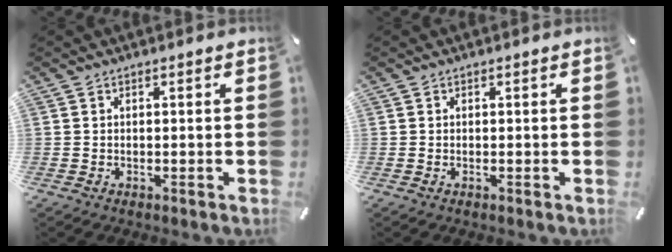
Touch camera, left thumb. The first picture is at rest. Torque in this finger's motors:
{"motor_torque": [0.20, 0.13, -0.02, -0.07, 0.00]}